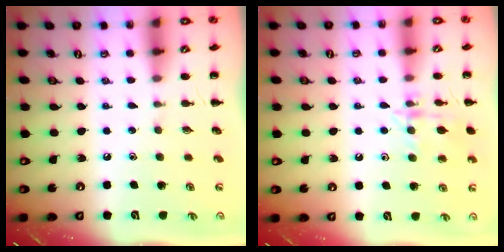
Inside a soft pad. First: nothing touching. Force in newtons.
{"total": 12.2, "press": 12.2, "slide": 0.7}